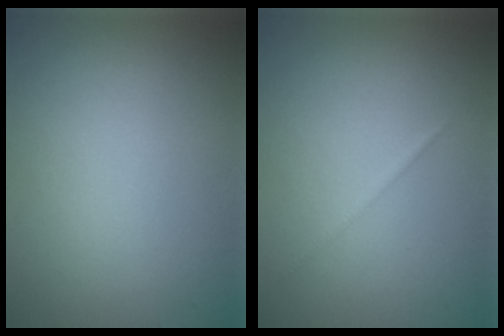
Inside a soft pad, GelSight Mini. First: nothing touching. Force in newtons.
{"total": 0.5, "press": 0.5, "slide": 0.0}